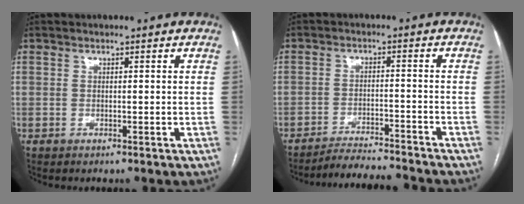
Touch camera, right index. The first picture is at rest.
{"total": 8.6, "force": [-8.3, -0.9, 1.8], "torque": [-0.021, -0.004, -0.136]}